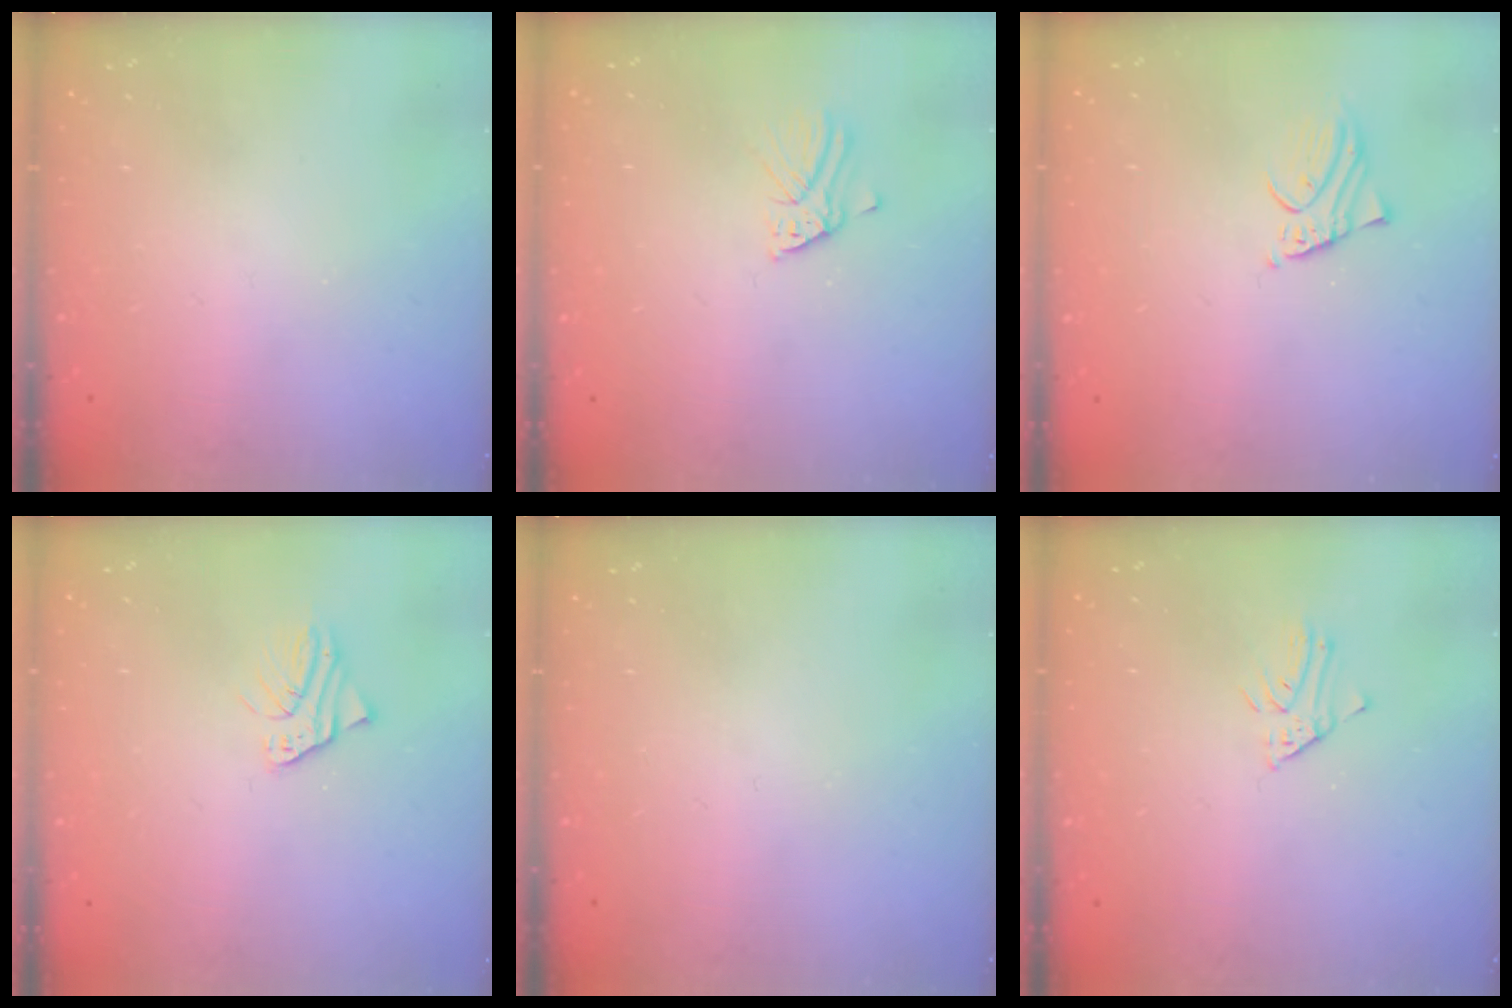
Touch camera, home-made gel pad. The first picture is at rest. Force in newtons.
{"total": 1.9, "press": 1.9, "slide": 0.1}
{"total": 2.1, "press": 2.1, "slide": 0.1}
{"total": 2.7, "press": 2.6, "slide": 0.3}
{"total": 0.0}
{"total": 2.9, "press": 2.9, "slide": 0.2}